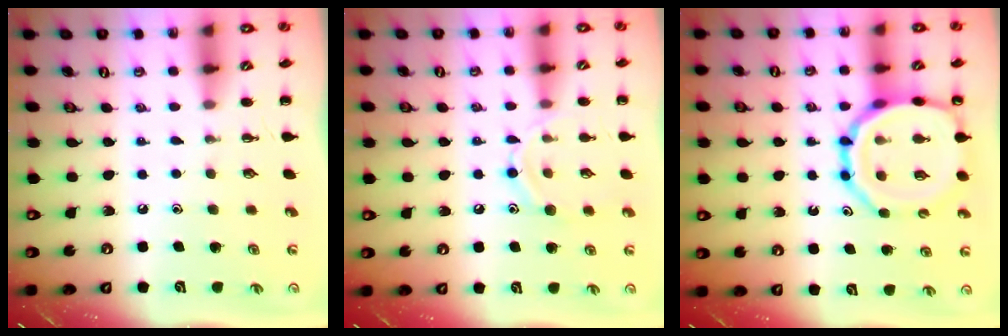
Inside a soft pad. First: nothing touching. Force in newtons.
{"total": 9.0, "press": 8.9, "slide": 1.2}
{"total": 17.4, "press": 17.3, "slide": 2.3}